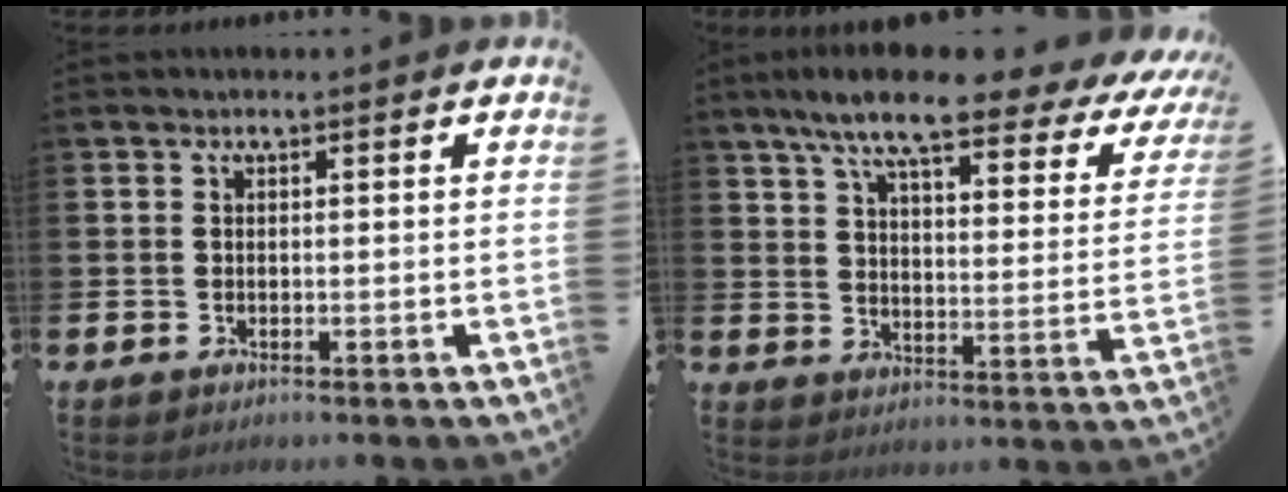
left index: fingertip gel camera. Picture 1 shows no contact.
{"total": 9.5, "force": [7.5, 1.3, 5.7], "torque": [-0.126, -0.046, 0.121]}